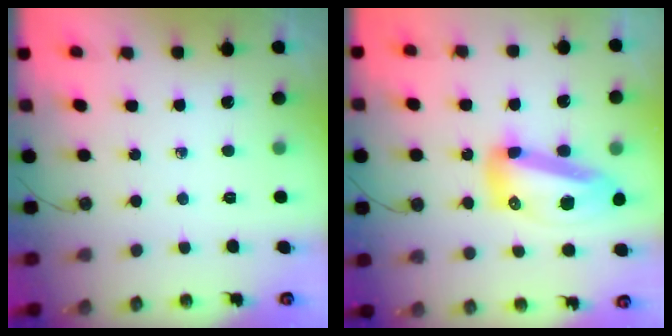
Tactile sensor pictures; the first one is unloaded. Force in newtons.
{"total": 16.9, "press": 16.8, "slide": 2.1}